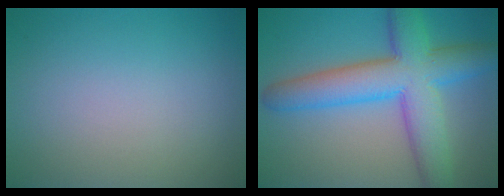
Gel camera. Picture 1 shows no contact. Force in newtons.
{"total": 9.3, "press": 9.3, "slide": 0.4}